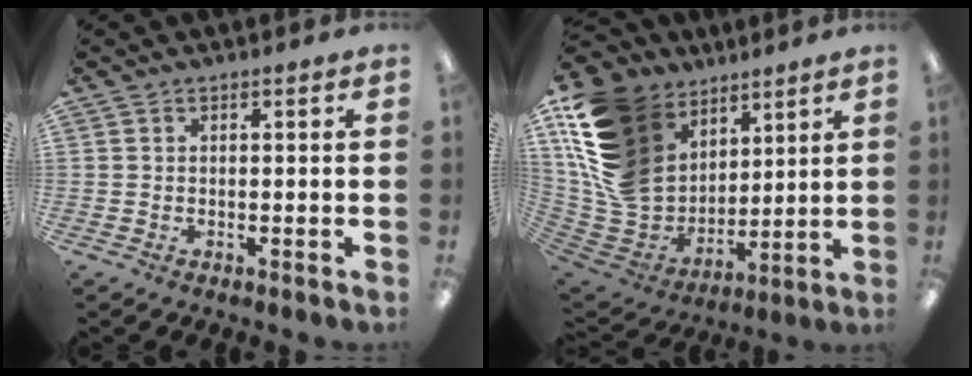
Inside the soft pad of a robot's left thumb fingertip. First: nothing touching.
{"total": 20.6, "force": [9.4, 15.1, 10.4], "torque": [-0.244, -0.052, 0.182]}